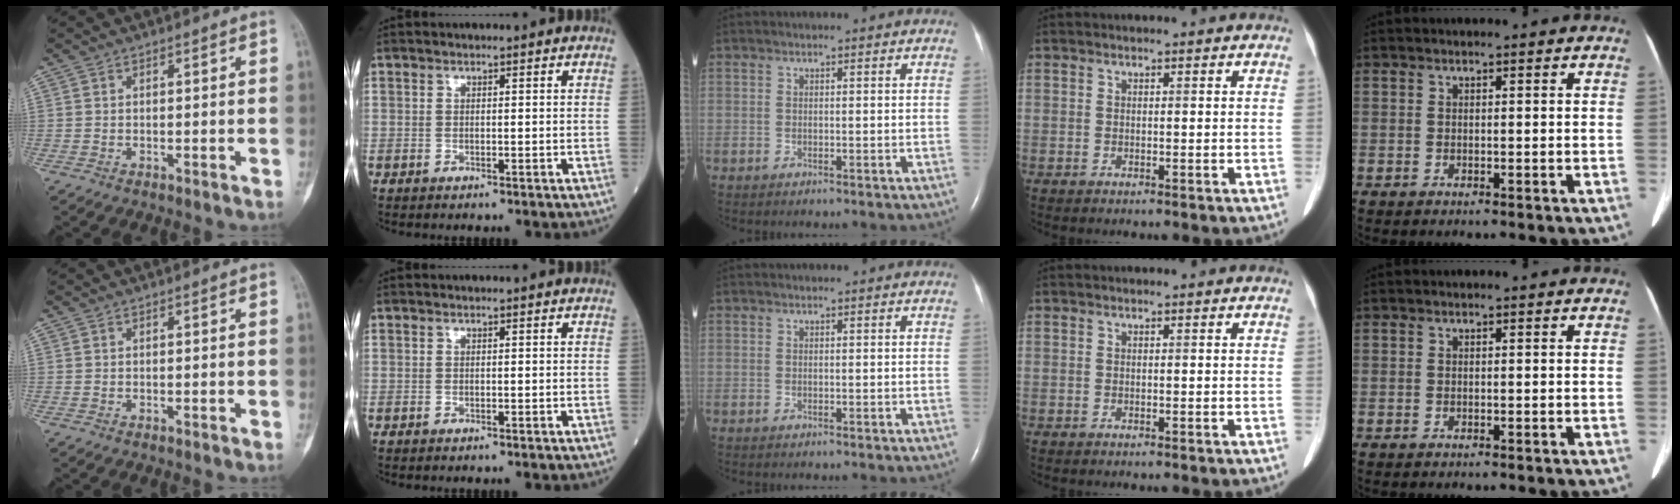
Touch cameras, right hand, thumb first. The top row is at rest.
{}